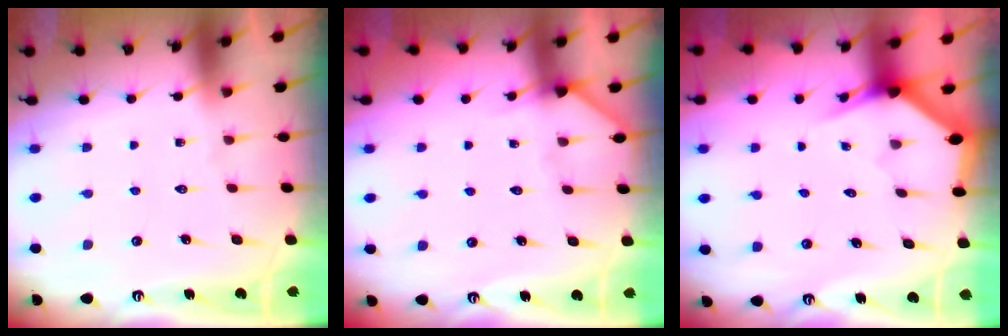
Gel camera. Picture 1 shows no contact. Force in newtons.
{"total": 3.3, "press": 3.3, "slide": 0.1}
{"total": 2.6, "press": 2.6, "slide": 0.1}